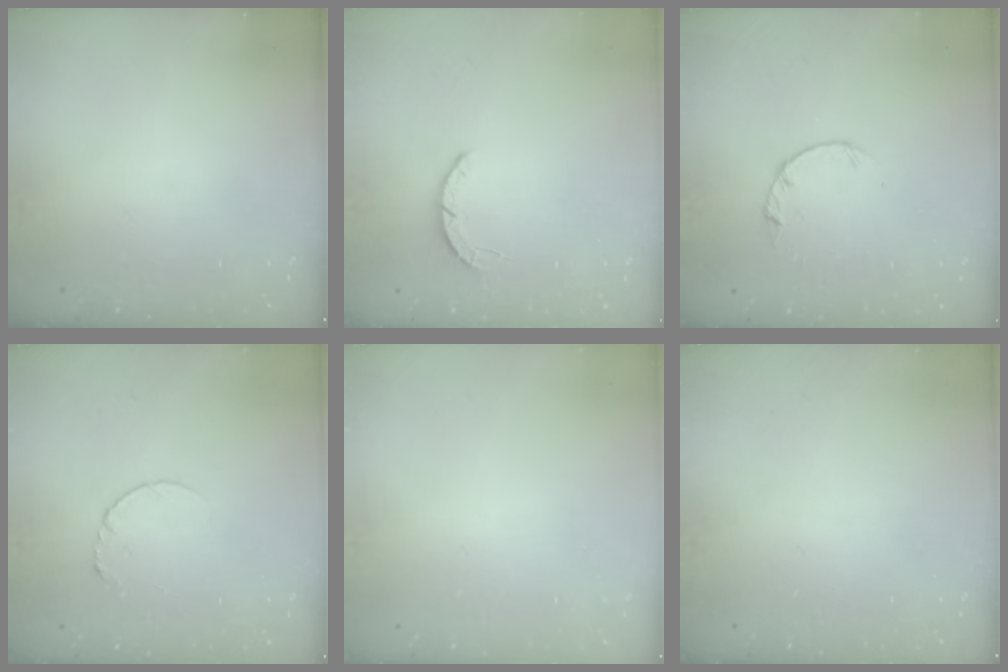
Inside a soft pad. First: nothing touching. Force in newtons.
{"total": 2.2, "press": 2.2, "slide": 0.3}
{"total": 2.2, "press": 2.1, "slide": 0.4}
{"total": 3.9, "press": 3.9, "slide": 0.3}
{"total": 2.4, "press": 2.4, "slide": 0.2}
{"total": 0.0}